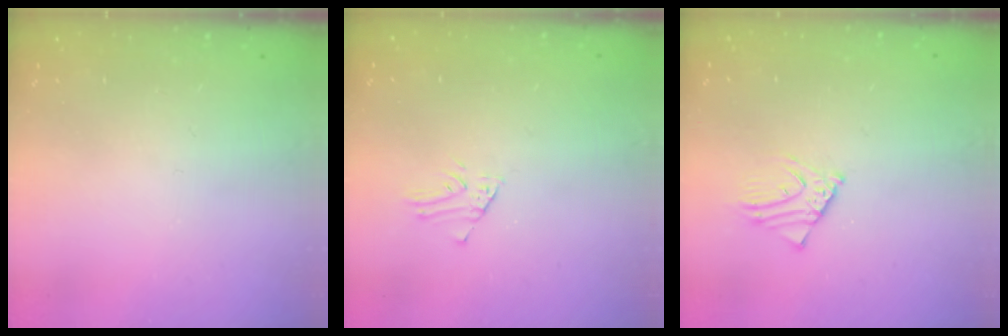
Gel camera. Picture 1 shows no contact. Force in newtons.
{"total": 1.7, "press": 1.7, "slide": 0.2}
{"total": 4.1, "press": 4.1, "slide": 0.4}